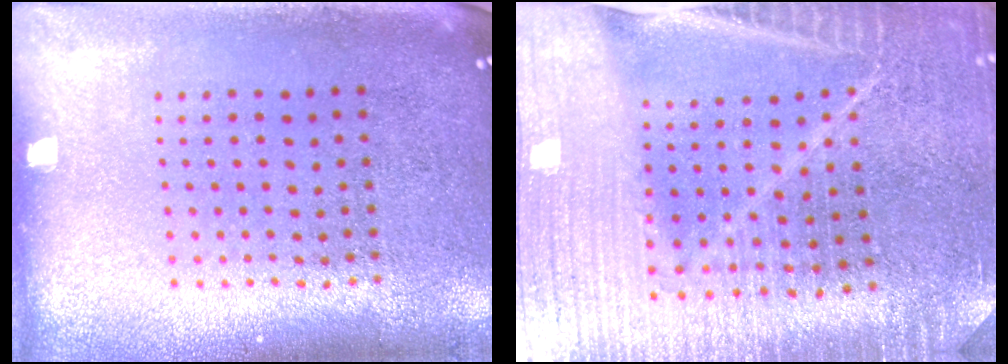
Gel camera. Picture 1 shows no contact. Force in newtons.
{"total": 3.6, "press": 3.5, "slide": 0.7}